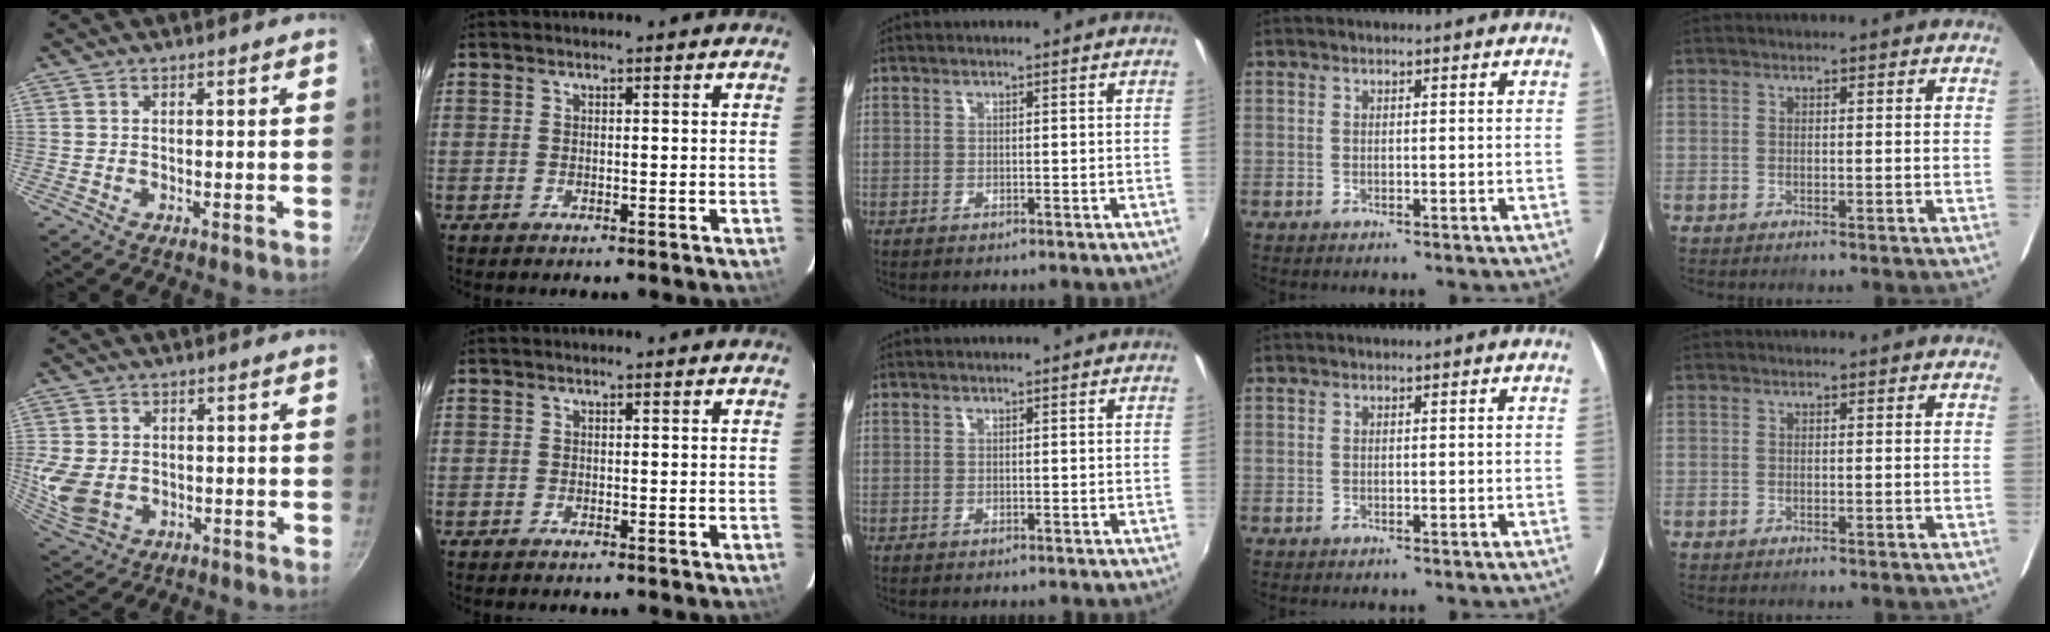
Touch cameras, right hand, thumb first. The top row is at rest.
{"thumb": {"total": 9.8, "force": [-0.7, 7.5, 6.2], "torque": [-0.122, -0.011, -0.004]}}